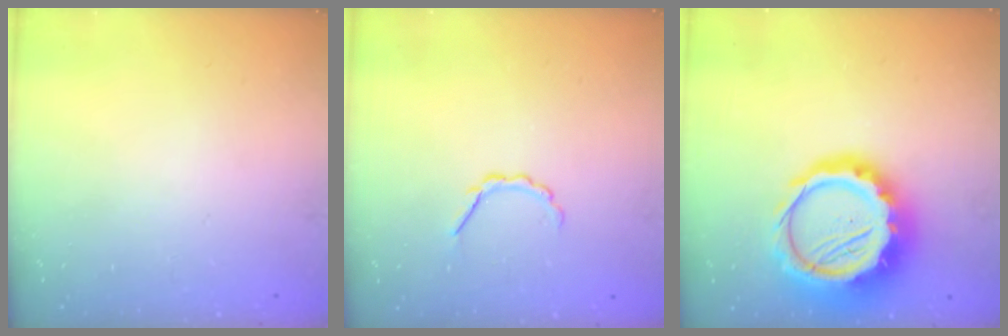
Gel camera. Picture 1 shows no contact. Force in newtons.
{"total": 3.3, "press": 3.1, "slide": 1.1}
{"total": 19.3, "press": 18.9, "slide": 3.9}